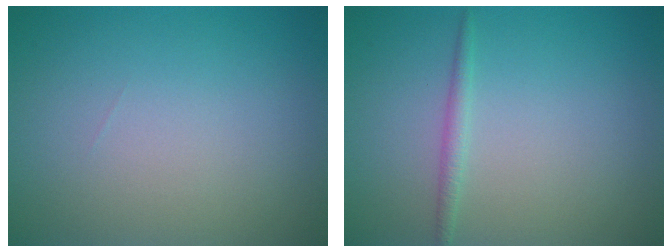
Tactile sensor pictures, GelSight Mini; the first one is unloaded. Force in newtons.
{"total": 1.1, "press": 1.1, "slide": 0.1}